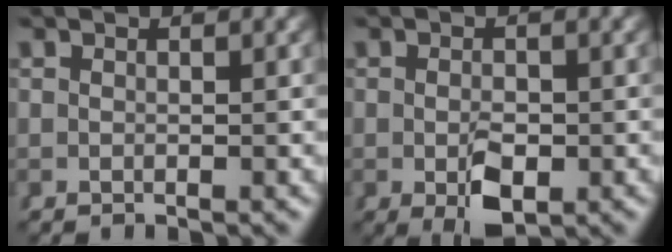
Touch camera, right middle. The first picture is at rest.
{"total": 3.9, "force": [-1.7, 1.7, 3.0], "torque": [-0.046, -0.026, -0.013]}